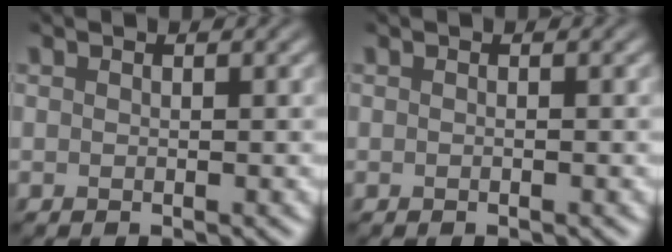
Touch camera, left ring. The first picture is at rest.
{"total": 0.0}